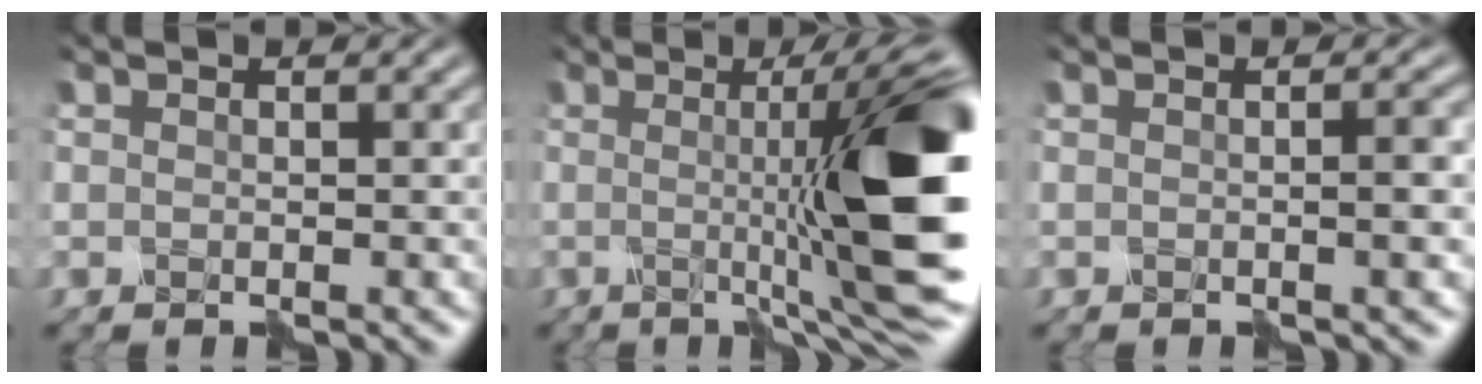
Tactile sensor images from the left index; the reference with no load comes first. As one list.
[{"total": 14.3, "force": [0.0, 3.1, 14.0], "torque": [-0.153, -0.005, 0.004]}, {"total": 2.9, "force": [-0.1, 0.9, 2.8], "torque": [-0.022, 0.005, -0.005]}]